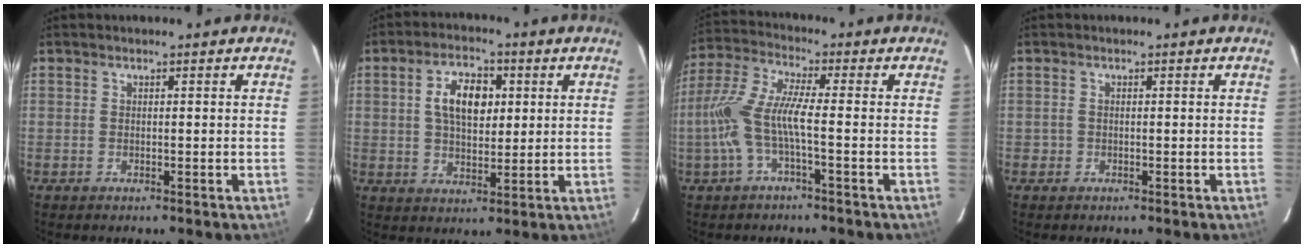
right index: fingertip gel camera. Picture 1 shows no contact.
{"total": 8.6, "force": [2.0, 4.9, 6.8], "torque": [-0.119, 0.017, 0.038]}
{"total": 9.3, "force": [-2.5, 1.3, 8.8], "torque": [-0.200, 0.002, -0.045]}
{"total": 0.9, "force": [-0.3, 0.8, 0.1], "torque": [0.001, 0.000, -0.003]}